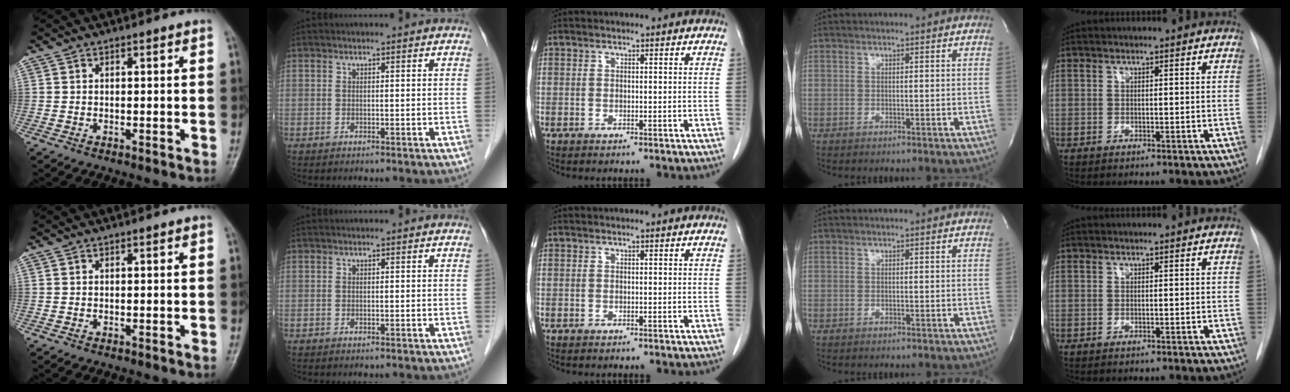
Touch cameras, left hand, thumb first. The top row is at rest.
{}